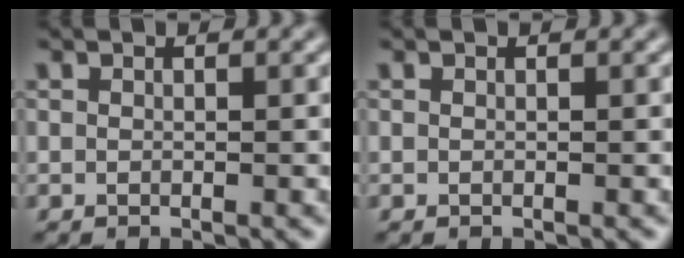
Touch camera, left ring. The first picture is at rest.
{"total": 0.0}